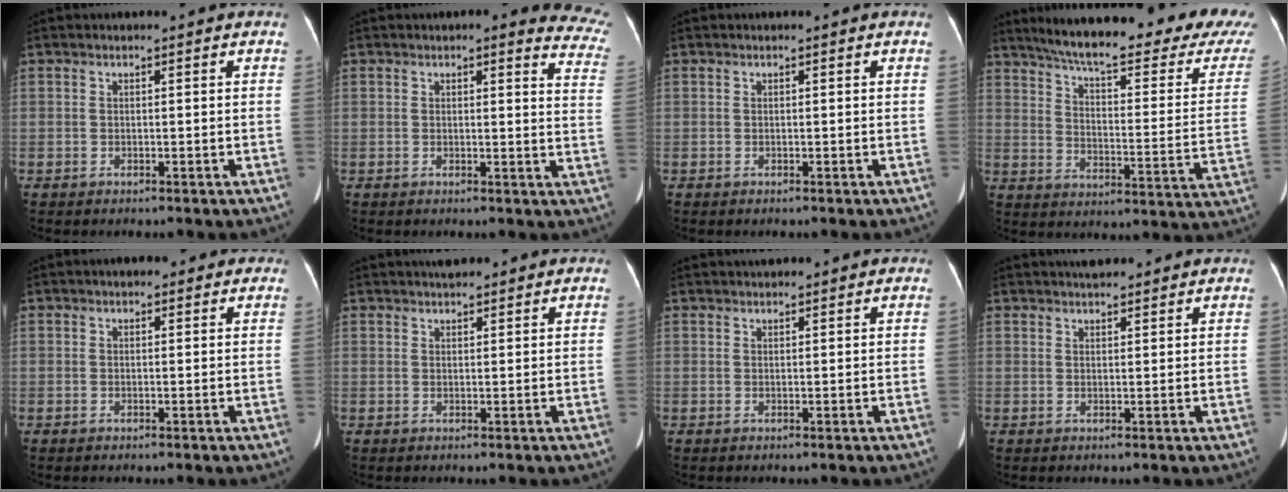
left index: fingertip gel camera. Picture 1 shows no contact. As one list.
[{"total": 11.3, "force": [9.9, 2.3, 4.9], "torque": [-0.017, -0.040, 0.070]}, {"total": 0.0}, {"total": 28.9, "force": [24.8, 3.7, 14.5], "torque": [-0.215, -0.065, 0.307]}, {"total": 2.8, "force": [1.9, 1.3, 1.5], "torque": [-0.012, 0.018, 0.020]}, {"total": 3.1, "force": [2.8, 0.7, 1.3], "torque": [-0.017, 0.023, 0.042]}, {"total": 2.8, "force": [2.6, 0.4, 1.0], "torque": [-0.011, 0.030, 0.039]}, {"total": 4.5, "force": [4.0, 1.0, 1.7], "torque": [-0.023, 0.029, 0.056]}]